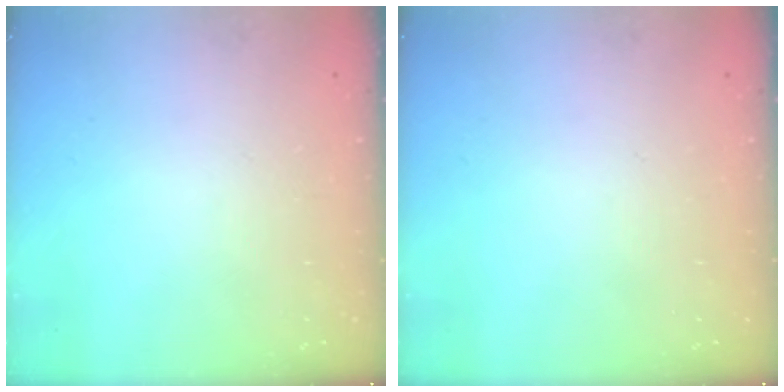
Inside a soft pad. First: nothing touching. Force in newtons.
{"total": 0.0}